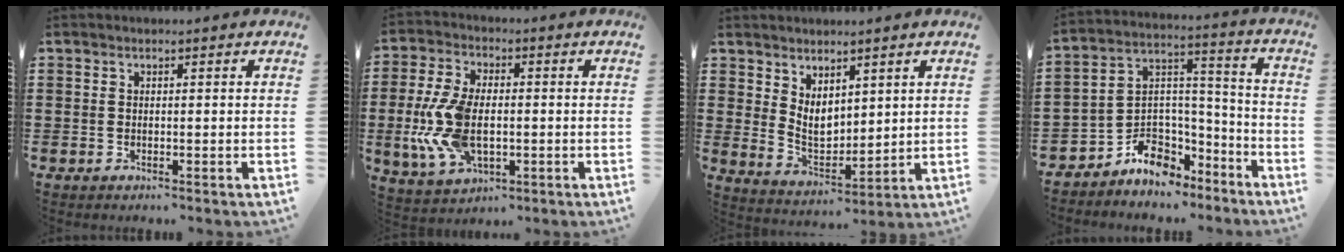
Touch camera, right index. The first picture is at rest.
{"total": 10.9, "force": [-1.4, 6.1, 8.9], "torque": [-0.215, -0.005, -0.030]}
{"total": 4.8, "force": [2.9, 2.9, 2.6], "torque": [-0.056, -0.013, 0.053]}
{"total": 6.6, "force": [-4.8, 4.6, 0.8], "torque": [-0.025, 0.009, -0.088]}